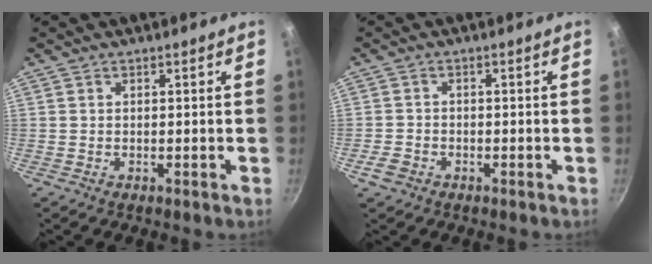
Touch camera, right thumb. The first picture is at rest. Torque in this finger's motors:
{"motor_torque": [-0.12, -0.01, -0.11, 0.08, -0.02]}